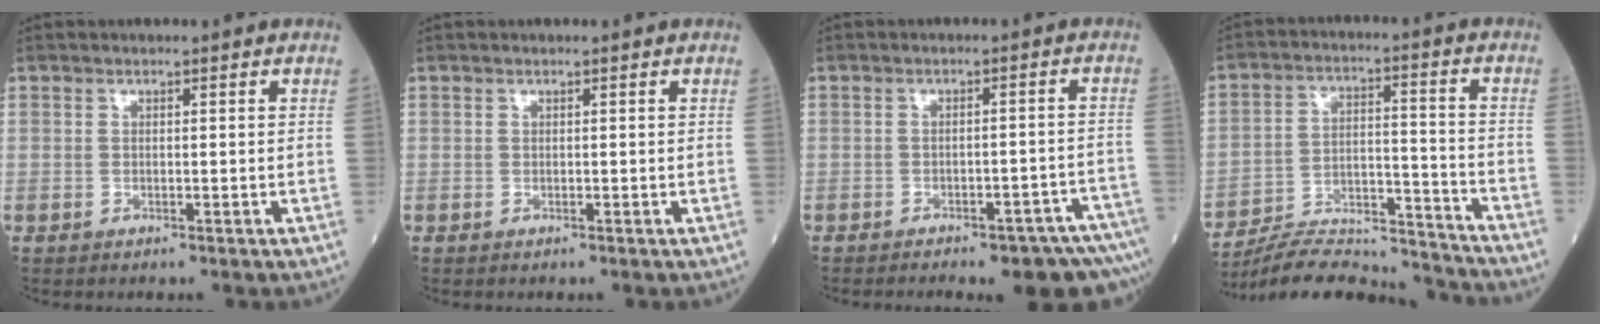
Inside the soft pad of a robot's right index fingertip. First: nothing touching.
{"total": 0.0}
{"total": 11.1, "force": [-8.8, 2.3, 6.3], "torque": [-0.044, 0.017, -0.104]}
{"total": 16.4, "force": [-16.2, 1.4, 2.7], "torque": [-0.044, 0.027, -0.254]}